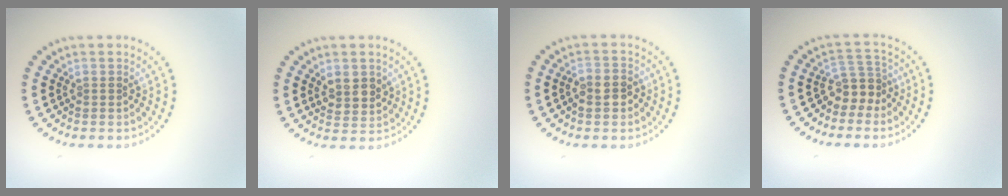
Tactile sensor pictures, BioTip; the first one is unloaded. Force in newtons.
{"total": 2.2, "press": 2.1, "slide": 0.7}
{"total": 2.2, "press": 2.1, "slide": 0.7}
{"total": 2.7, "press": 1.9, "slide": 1.9}